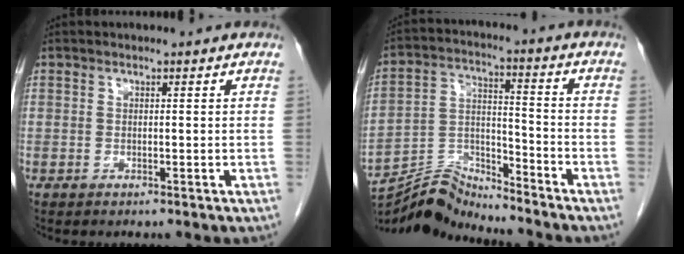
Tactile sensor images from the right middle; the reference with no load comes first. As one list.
[{"total": 10.1, "force": [-10.1, -0.5, 0.2], "torque": [-0.010, 0.030, -0.190]}]